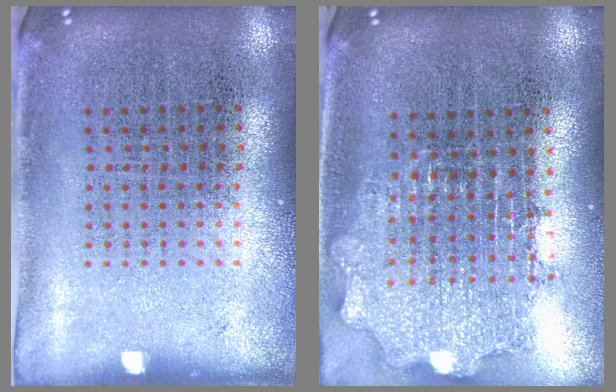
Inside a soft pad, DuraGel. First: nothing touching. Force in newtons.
{"total": 1.9, "press": 1.5, "slide": 1.1}